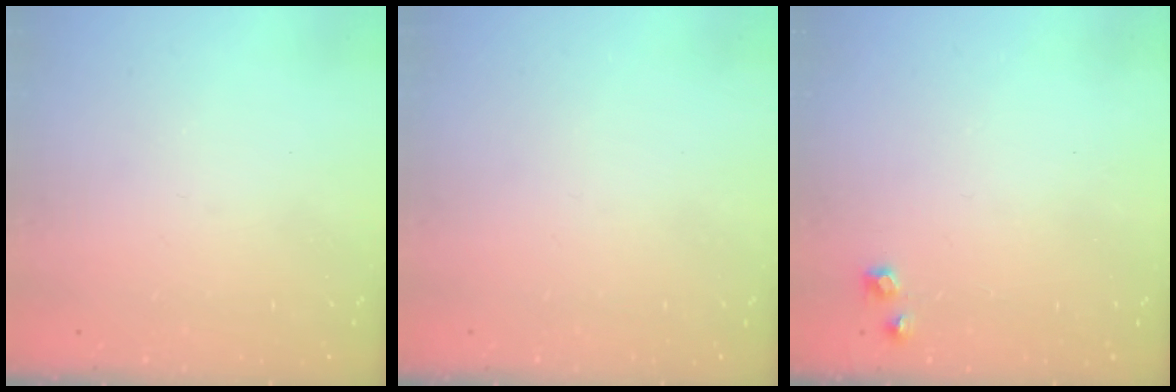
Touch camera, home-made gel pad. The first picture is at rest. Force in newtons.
{"total": 0.0}
{"total": 6.3, "press": 6.3, "slide": 0.5}